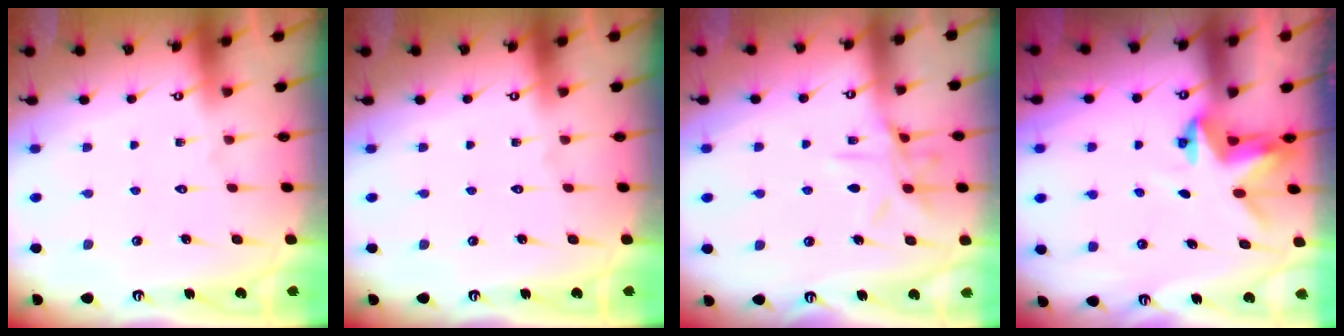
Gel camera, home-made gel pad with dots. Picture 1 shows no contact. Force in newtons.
{"total": 0.0}
{"total": 10.5, "press": 10.4, "slide": 0.9}
{"total": 3.0, "press": 3.0, "slide": 0.0}